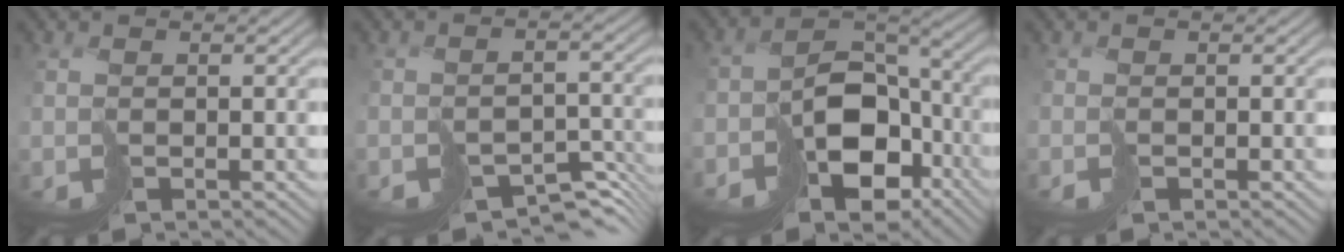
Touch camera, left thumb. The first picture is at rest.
{"total": 6.4, "force": [-5.2, 2.6, 2.6], "torque": [-0.028, -0.011, -0.061]}
{"total": 10.4, "force": [-5.0, 6.8, 6.0], "torque": [-0.085, -0.007, -0.092]}
{"total": 0.9, "force": [-0.2, -0.3, -0.8], "torque": [0.026, 0.004, -0.006]}